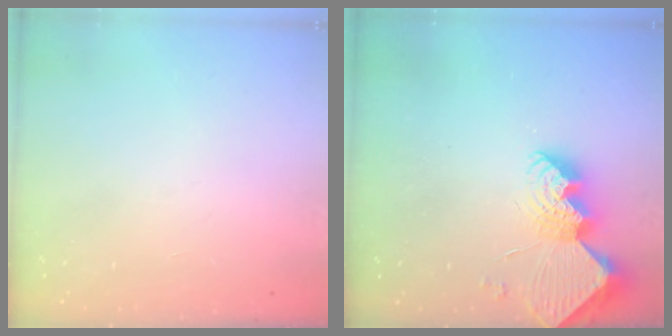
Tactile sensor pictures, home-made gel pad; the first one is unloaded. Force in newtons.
{"total": 11.4, "press": 11.4, "slide": 0.9}